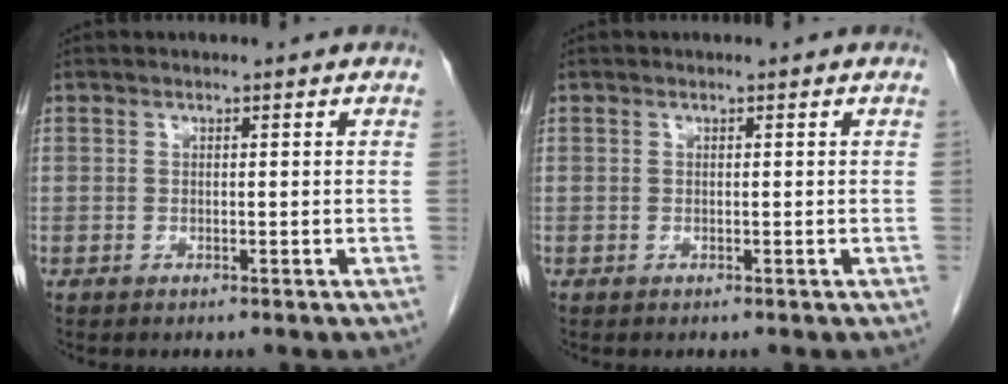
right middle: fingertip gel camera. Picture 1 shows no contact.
{"total": 0.0}